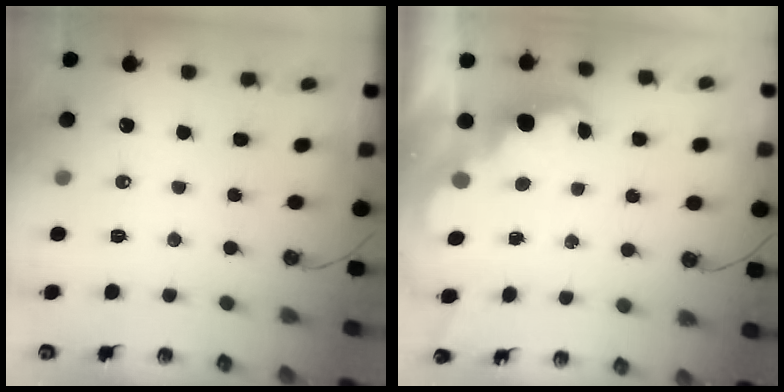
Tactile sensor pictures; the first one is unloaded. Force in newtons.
{"total": 2.2, "press": 2.2, "slide": 0.5}